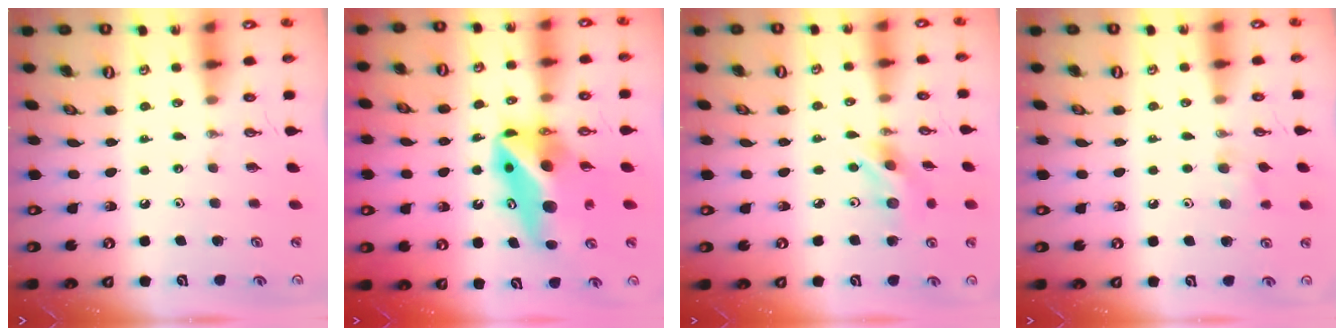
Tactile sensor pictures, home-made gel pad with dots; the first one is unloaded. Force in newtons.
{"total": 12.9, "press": 12.6, "slide": 2.9}
{"total": 7.8, "press": 7.8, "slide": 0.3}
{"total": 6.5, "press": 6.4, "slide": 1.4}